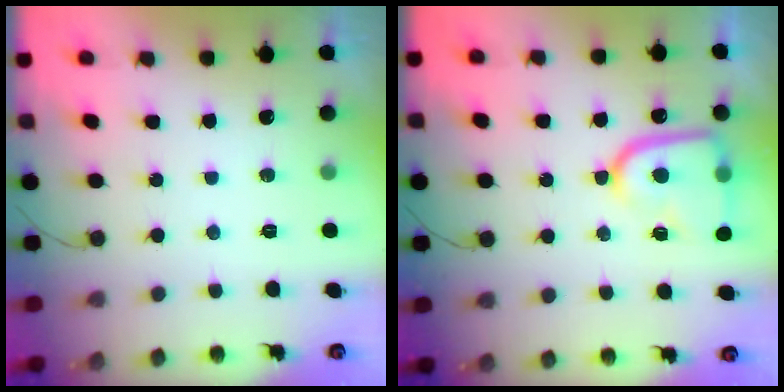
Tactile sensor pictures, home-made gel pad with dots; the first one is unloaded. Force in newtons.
{"total": 15.3, "press": 15.3, "slide": 1.2}